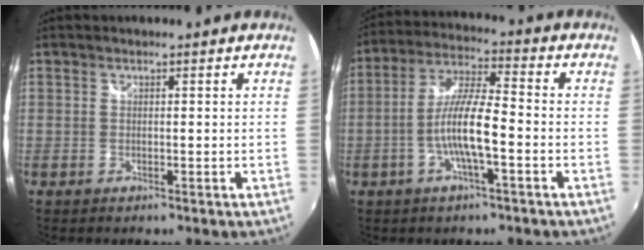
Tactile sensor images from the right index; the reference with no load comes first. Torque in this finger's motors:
{"motor_torque": [1.54, -0.47, 0.84, 0.20]}